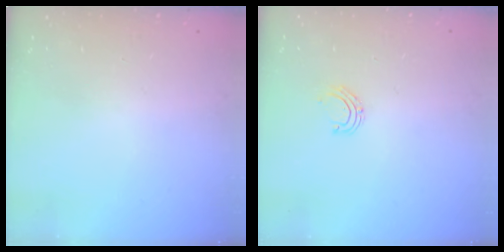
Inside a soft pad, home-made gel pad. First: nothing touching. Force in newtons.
{"total": 4.7, "press": 4.7, "slide": 0.4}